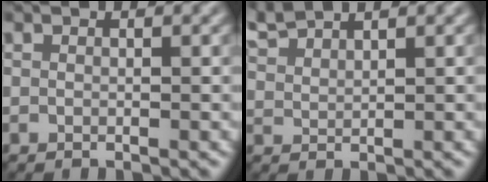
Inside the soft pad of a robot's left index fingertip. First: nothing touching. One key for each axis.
{"total": 2.6, "fx": 2.5, "fy": 0.2, "fz": 0.6, "tx": -0.014, "ty": 0.008, "tz": 0.057}